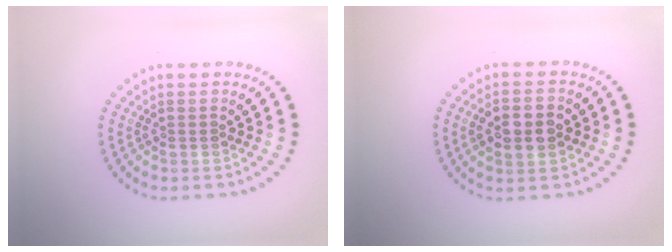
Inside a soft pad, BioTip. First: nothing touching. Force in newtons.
{"total": 3.9, "press": 3.9, "slide": 0.2}